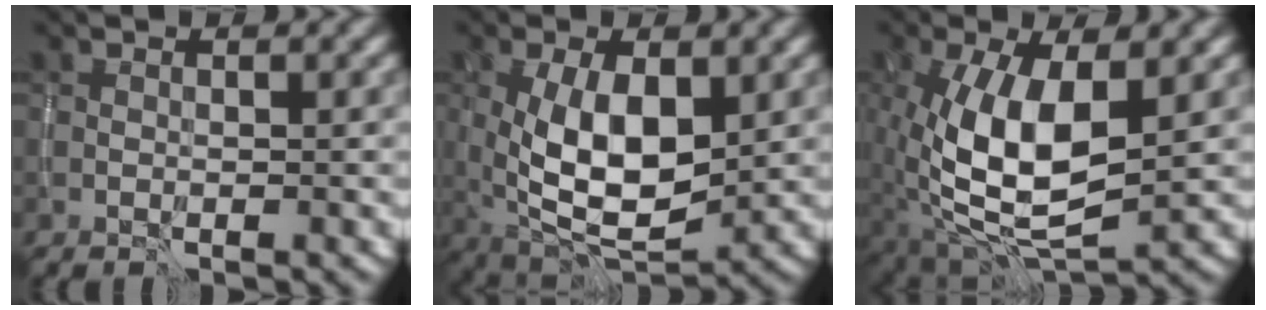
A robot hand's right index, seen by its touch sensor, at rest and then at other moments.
{"total": 8.4, "force": [0.5, 3.9, 7.4], "torque": [-0.145, -0.005, 0.012]}
{"total": 9.2, "force": [0.0, 4.4, 8.1], "torque": [-0.172, -0.002, 0.000]}